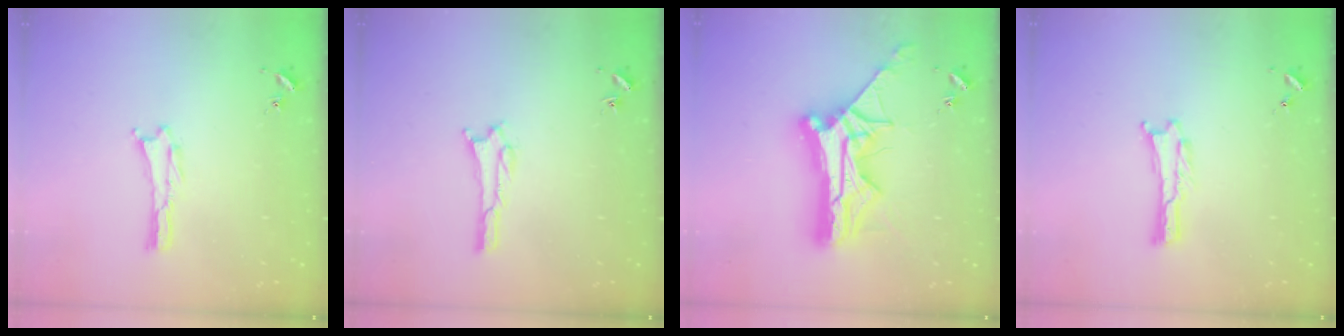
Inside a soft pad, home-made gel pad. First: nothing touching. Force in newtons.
{"total": 1.5, "press": 1.5, "slide": 0.2}
{"total": 14.8, "press": 14.7, "slide": 1.4}
{"total": 0.0}